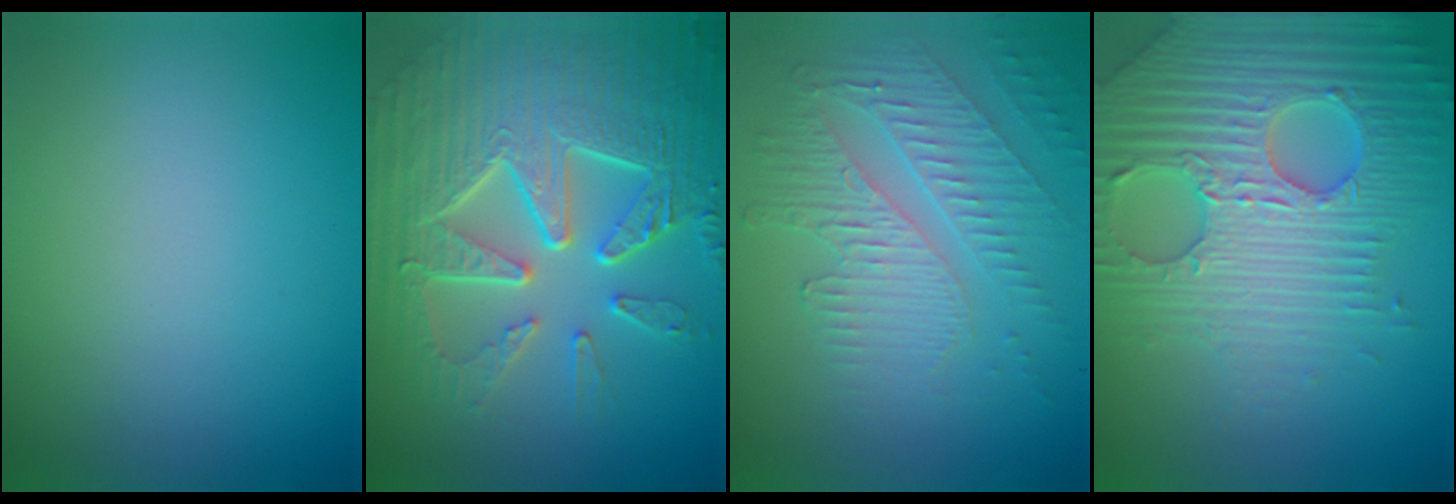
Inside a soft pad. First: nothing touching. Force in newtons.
{"total": 9.7, "press": 6.5, "slide": 7.2}
{"total": 5.3, "press": 3.5, "slide": 3.9}
{"total": 7.3, "press": 7.1, "slide": 1.8}